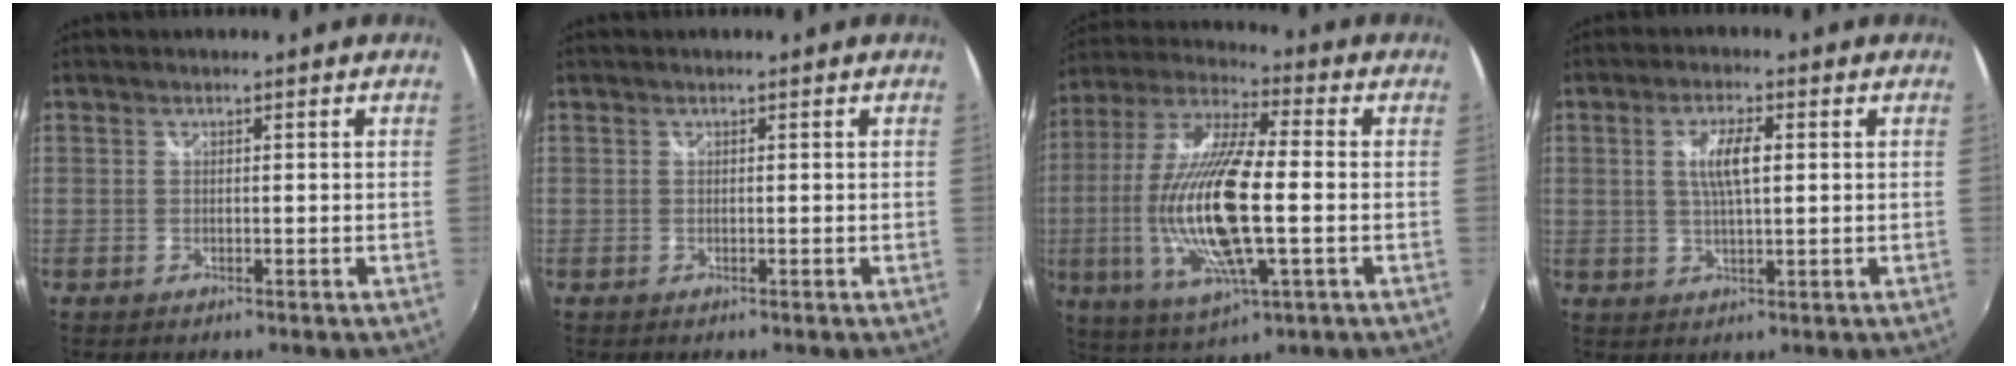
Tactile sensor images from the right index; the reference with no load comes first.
{"total": 0.0}
{"total": 21.2, "force": [-2.6, 5.9, 20.2], "torque": [-0.394, -0.017, -0.049]}
{"total": 5.7, "force": [1.1, 1.6, 5.3], "torque": [-0.100, 0.002, 0.021]}